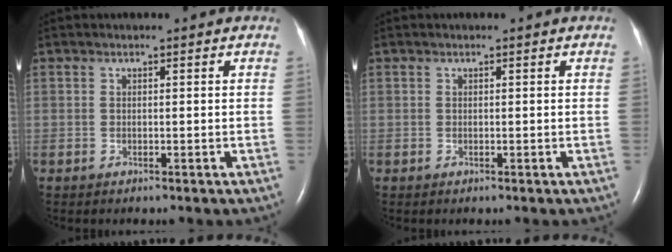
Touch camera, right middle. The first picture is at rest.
{"total": 0.0}